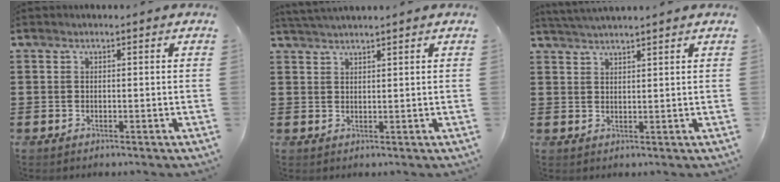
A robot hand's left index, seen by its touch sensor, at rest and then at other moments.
{"total": 2.0, "force": [1.9, -0.4, 0.4], "torque": [-0.011, -0.001, 0.038]}
{"total": 2.5, "force": [2.4, -0.6, 0.3], "torque": [-0.011, -0.004, 0.046]}